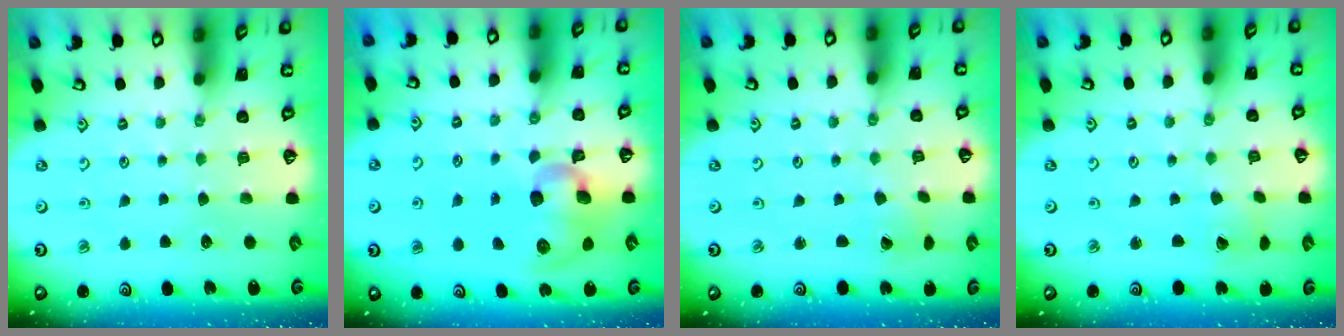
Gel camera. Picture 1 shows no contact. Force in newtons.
{"total": 12.6, "press": 12.4, "slide": 2.0}
{"total": 0.8, "press": 0.8, "slide": 0.1}
{"total": 1.8, "press": 1.8, "slide": 0.2}